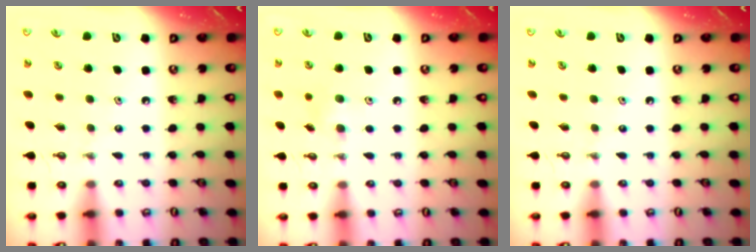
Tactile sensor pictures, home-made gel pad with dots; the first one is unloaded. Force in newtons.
{"total": 6.4, "press": 6.3, "slide": 1.6}
{"total": 0.0}